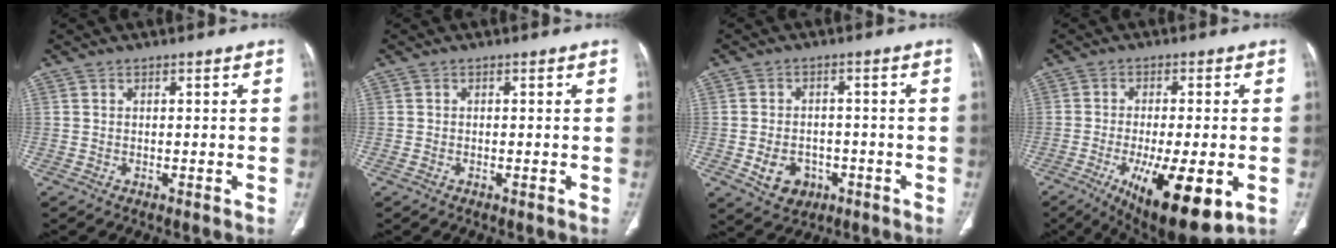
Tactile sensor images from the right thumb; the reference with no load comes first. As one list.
[{"total": 0.8, "force": [-0.4, 0.4, 0.6], "torque": [-0.015, 0.000, -0.006]}, {"total": 6.9, "force": [-2.4, 5.4, 3.5], "torque": [-0.044, 0.018, -0.027]}, {"total": 17.0, "force": [-5.9, 5.5, 15.0], "torque": [-0.224, -0.016, -0.076]}]